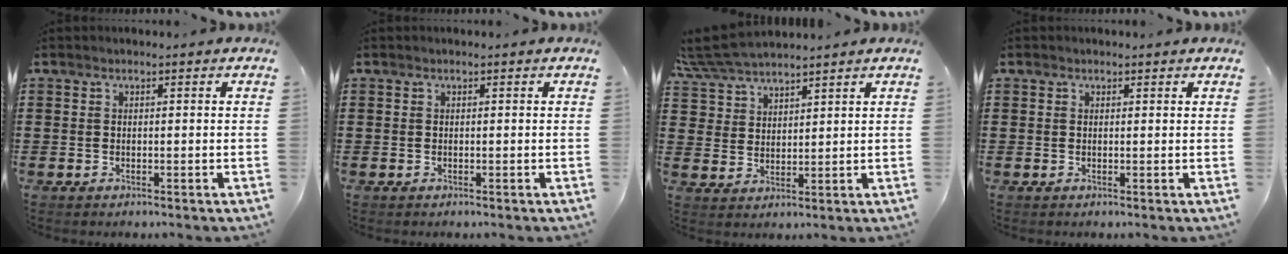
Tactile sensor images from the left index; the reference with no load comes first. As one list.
[{"total": 0.0}, {"total": 6.3, "force": [5.9, 1.7, 1.5], "torque": [-0.053, -0.013, 0.110]}, {"total": 0.5, "force": [0.4, 0.3, 0.0], "torque": [-0.002, 0.004, 0.008]}]